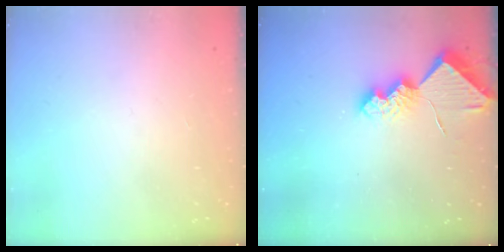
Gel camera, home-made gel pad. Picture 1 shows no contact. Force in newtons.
{"total": 10.0, "press": 9.9, "slide": 1.1}